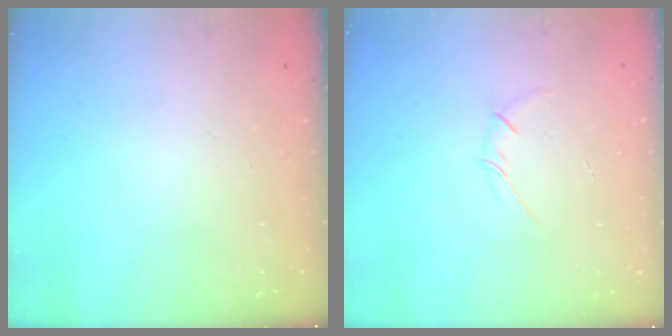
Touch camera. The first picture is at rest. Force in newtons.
{"total": 2.7, "press": 2.6, "slide": 0.7}